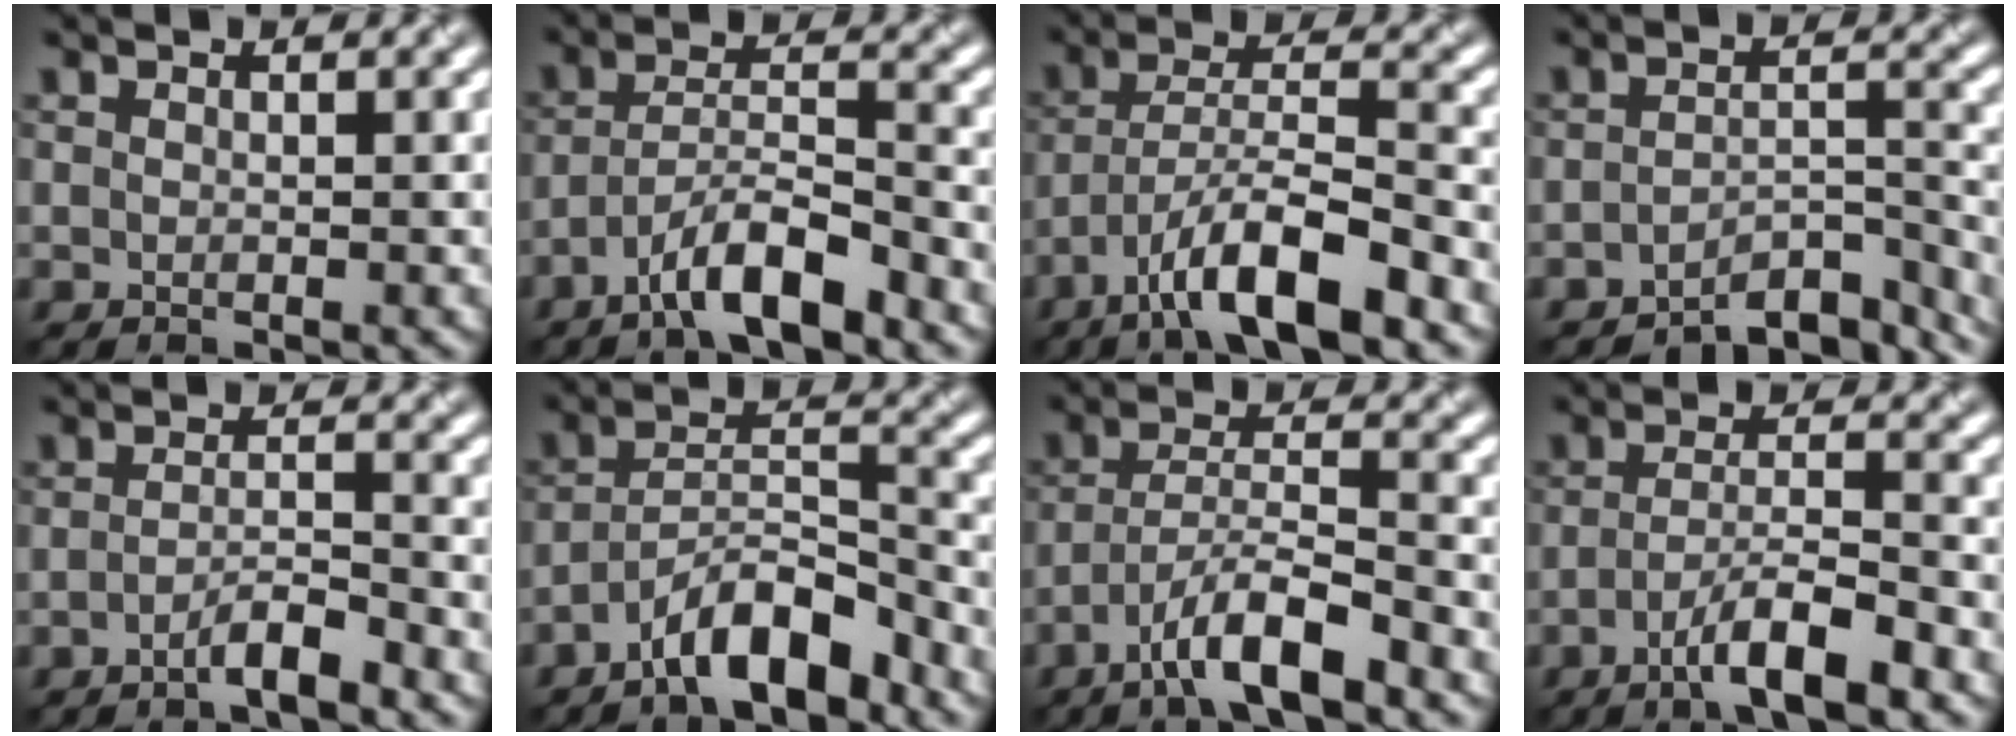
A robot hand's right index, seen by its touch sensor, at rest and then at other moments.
{"total": 5.9, "force": [-3.9, 1.2, 4.2], "torque": [-0.070, 0.009, -0.073]}
{"total": 8.4, "force": [-5.2, 2.0, 6.3], "torque": [-0.105, 0.012, -0.091]}
{"total": 5.8, "force": [-5.2, 1.5, 2.1], "torque": [-0.021, -0.004, -0.074]}
{"total": 2.7, "force": [-1.8, 0.4, 2.0], "torque": [-0.034, 0.007, -0.037]}
{"total": 6.6, "force": [-4.5, 1.9, 4.4], "torque": [-0.071, 0.012, -0.081]}
{"total": 6.5, "force": [-4.2, 1.4, 4.8], "torque": [-0.082, 0.010, -0.077]}
{"total": 5.3, "force": [-2.8, 0.9, 4.4], "torque": [-0.075, 0.005, -0.053]}